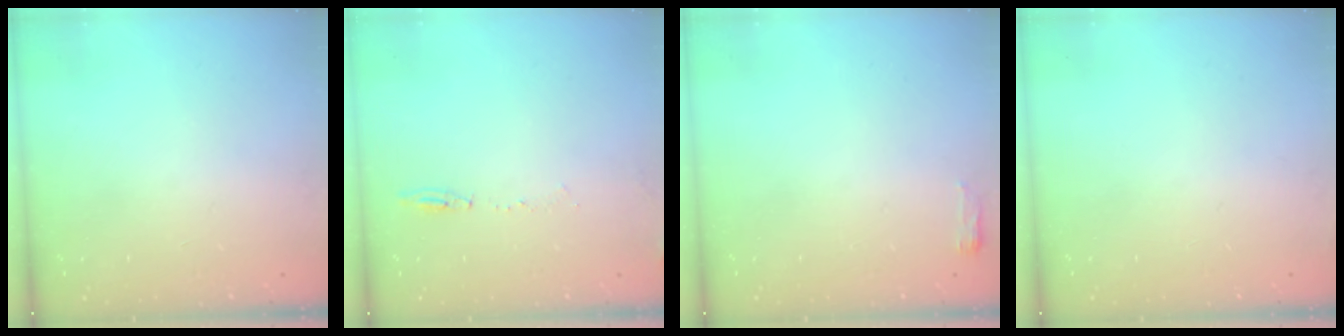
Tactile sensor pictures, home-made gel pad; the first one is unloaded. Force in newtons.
{"total": 6.3, "press": 5.7, "slide": 2.6}
{"total": 2.7, "press": 2.6, "slide": 0.8}
{"total": 2.2, "press": 2.1, "slide": 0.8}